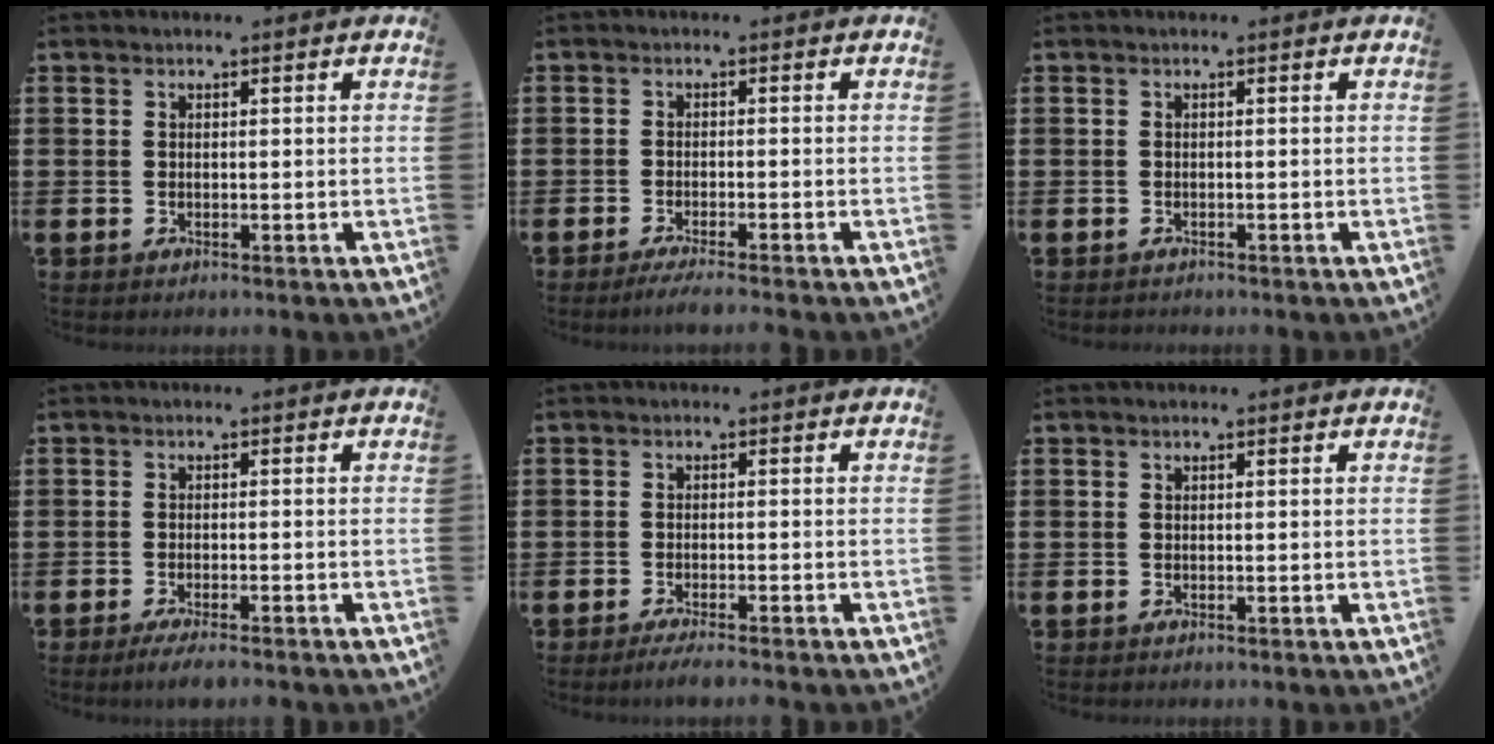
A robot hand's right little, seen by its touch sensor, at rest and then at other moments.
{"total": 1.7, "force": [-1.3, -0.1, 1.1], "torque": [-0.016, 0.001, -0.025]}
{"total": 0.0}
{"total": 1.8, "force": [-1.4, 0.1, 1.2], "torque": [-0.019, 0.002, -0.026]}
{"total": 1.6, "force": [-1.3, 0.0, 1.0], "torque": [-0.015, 0.000, -0.024]}
{"total": 0.0}